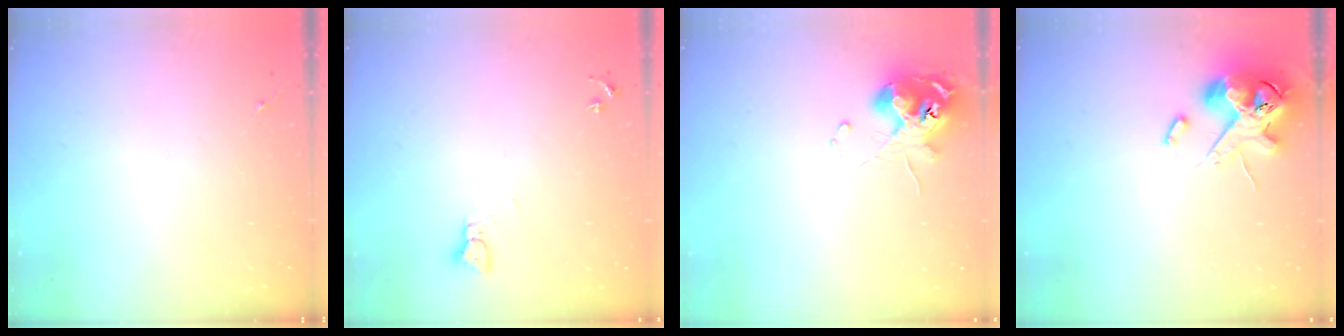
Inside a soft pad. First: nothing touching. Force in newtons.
{"total": 2.3, "press": 2.3, "slide": 0.3}
{"total": 11.8, "press": 11.7, "slide": 1.1}
{"total": 14.5, "press": 14.3, "slide": 2.4}